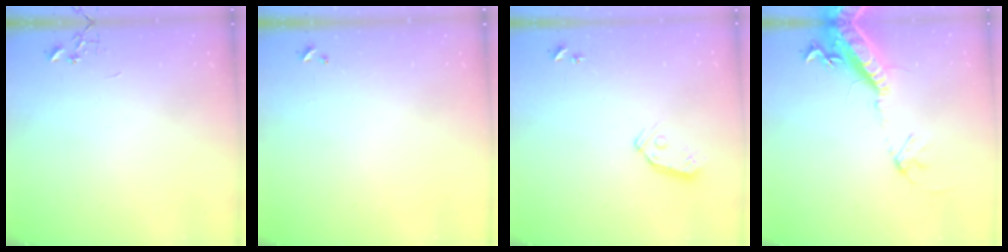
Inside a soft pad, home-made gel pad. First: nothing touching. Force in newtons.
{"total": 0.0}
{"total": 7.5, "press": 7.5, "slide": 0.4}
{"total": 17.8, "press": 17.3, "slide": 4.1}